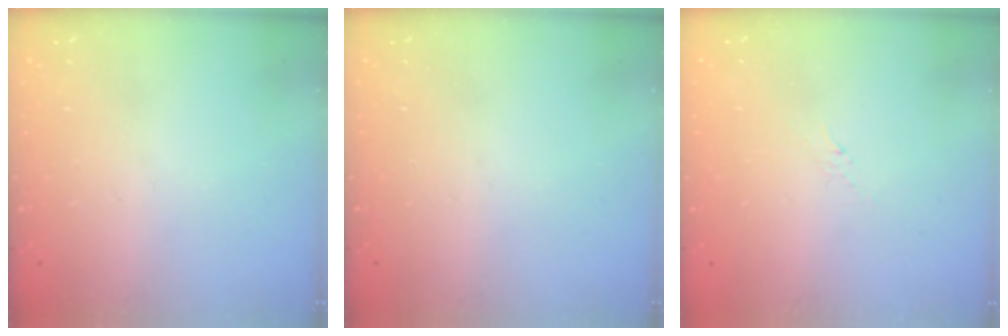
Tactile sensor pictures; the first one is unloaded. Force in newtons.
{"total": 0.0}
{"total": 2.8, "press": 2.7, "slide": 0.6}